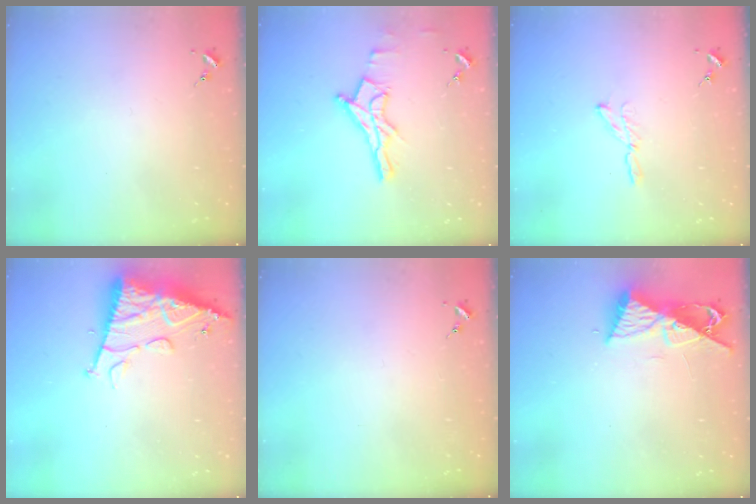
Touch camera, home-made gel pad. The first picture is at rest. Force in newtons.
{"total": 11.1, "press": 11.1, "slide": 0.5}
{"total": 3.5, "press": 3.4, "slide": 0.4}
{"total": 14.9, "press": 14.8, "slide": 1.5}
{"total": 0.0}
{"total": 9.2, "press": 9.1, "slide": 0.9}